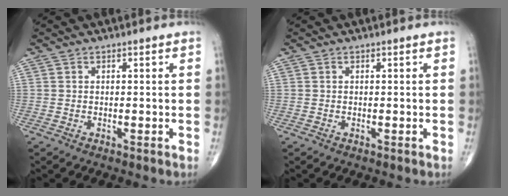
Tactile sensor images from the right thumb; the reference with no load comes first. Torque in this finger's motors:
{"motor_torque": [0.05, -0.05, 0.11, 0.06, 0.02]}